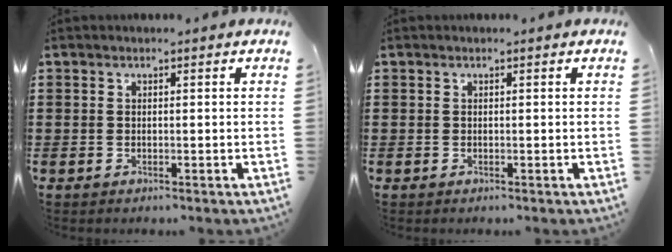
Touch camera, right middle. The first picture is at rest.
{"total": 0.0}